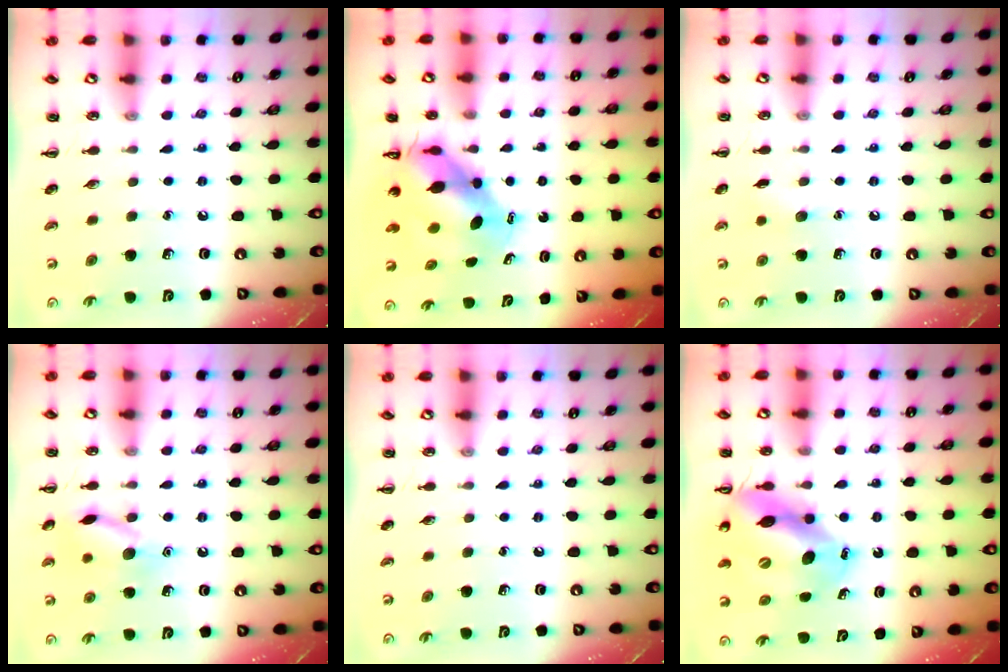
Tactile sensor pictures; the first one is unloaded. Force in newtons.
{"total": 6.4, "press": 6.2, "slide": 1.8}
{"total": 5.1, "press": 5.0, "slide": 0.9}
{"total": 12.0, "press": 12.0, "slide": 0.7}
{"total": 0.0}
{"total": 10.4, "press": 10.1, "slide": 2.6}